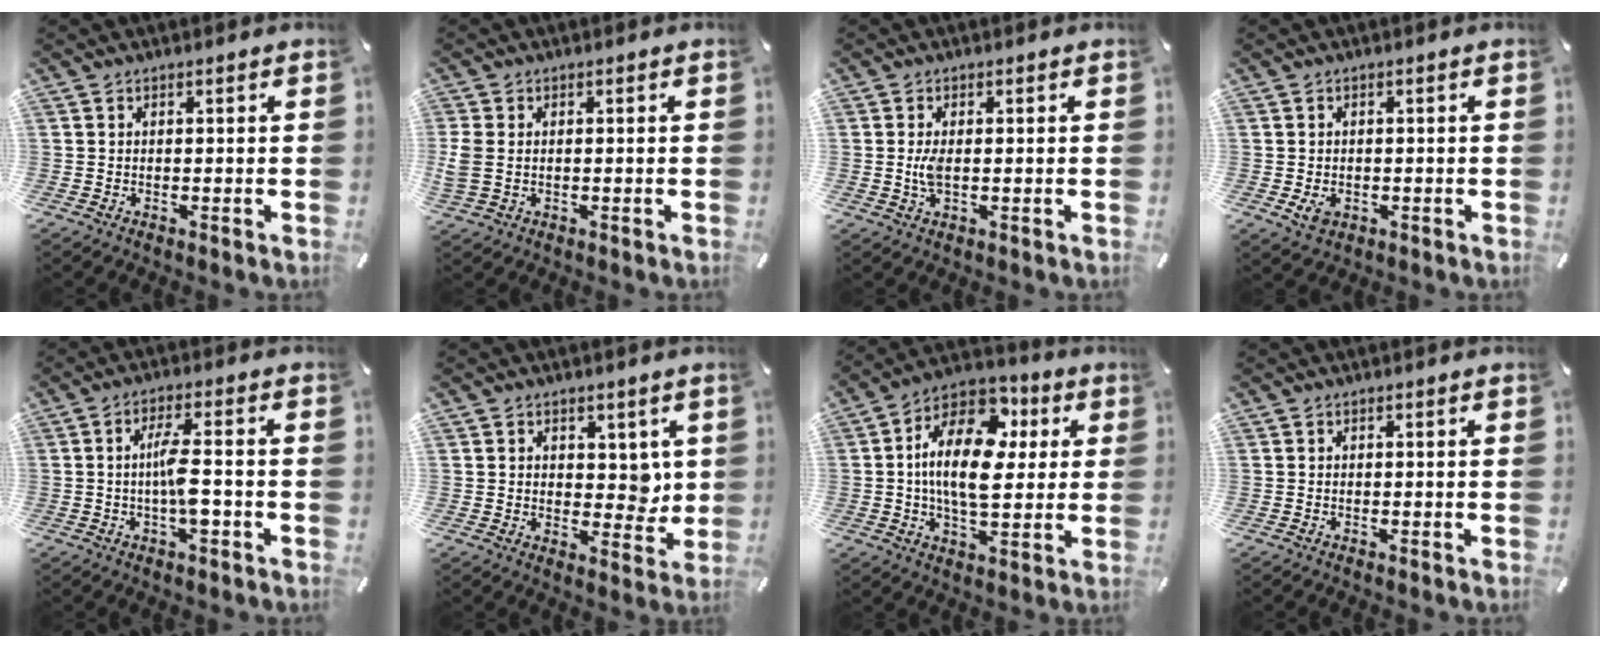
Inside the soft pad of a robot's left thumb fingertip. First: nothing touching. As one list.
[{"total": 4.0, "force": [-0.2, 2.8, 2.8], "torque": [-0.074, -0.002, -0.006]}, {"total": 3.4, "force": [0.0, 1.7, 2.9], "torque": [-0.064, -0.008, -0.007]}, {"total": 3.1, "force": [-0.8, 2.5, 1.7], "torque": [-0.028, -0.002, -0.016]}, {"total": 6.8, "force": [-1.1, 1.8, 6.4], "torque": [-0.127, 0.004, -0.025]}, {"total": 6.5, "force": [1.8, 5.2, 3.5], "torque": [-0.028, -0.008, 0.032]}, {"total": 18.5, "force": [3.5, 11.1, 14.4], "torque": [-0.277, -0.012, 0.055]}, {"total": 0.0}]